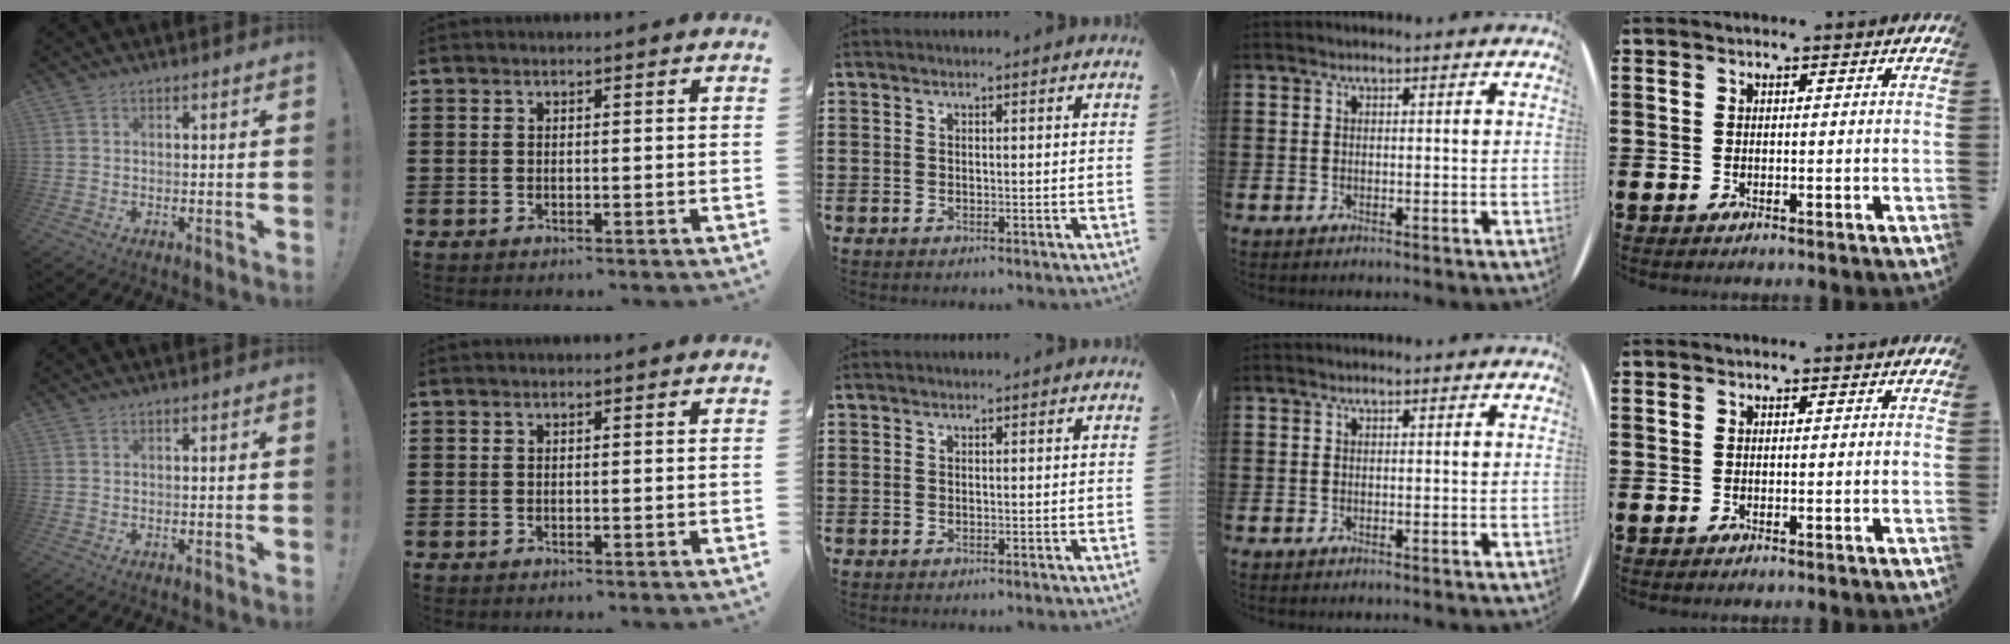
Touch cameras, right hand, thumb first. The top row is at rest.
{}